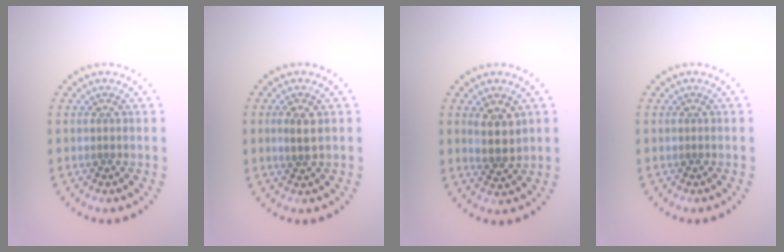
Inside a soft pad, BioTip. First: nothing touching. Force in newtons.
{"total": 1.9, "press": 1.8, "slide": 0.5}
{"total": 2.9, "press": 2.7, "slide": 1.2}
{"total": 0.0}